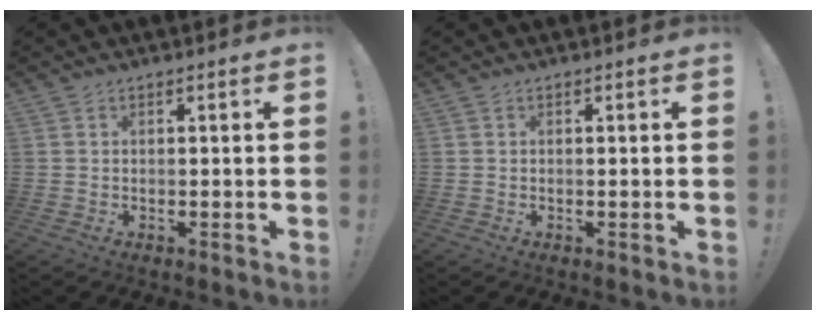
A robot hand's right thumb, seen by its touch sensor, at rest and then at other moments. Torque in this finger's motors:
{"motor_torque": [-0.16, -0.16, -0.11, 0.17, -0.03]}